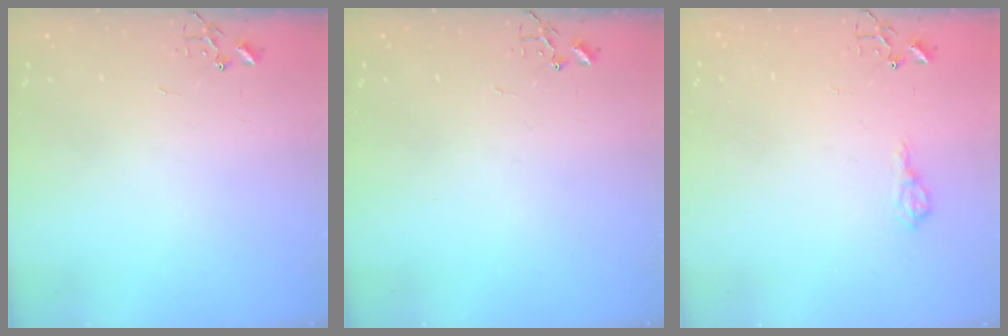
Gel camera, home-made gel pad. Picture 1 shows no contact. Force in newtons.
{"total": 0.0}
{"total": 8.5, "press": 8.5, "slide": 0.8}